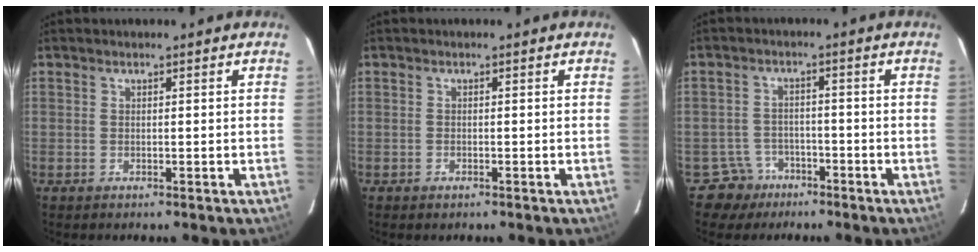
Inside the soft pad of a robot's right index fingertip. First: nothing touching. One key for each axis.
{"total": 0.6, "fx": -0.4, "fy": 0.3, "fz": 0.3, "tx": -0.010, "ty": -0.001, "tz": -0.002}
{"total": 5.0, "fx": -3.0, "fy": 4.0, "fz": -0.8, "tx": 0.014, "ty": 0.012, "tz": -0.047}